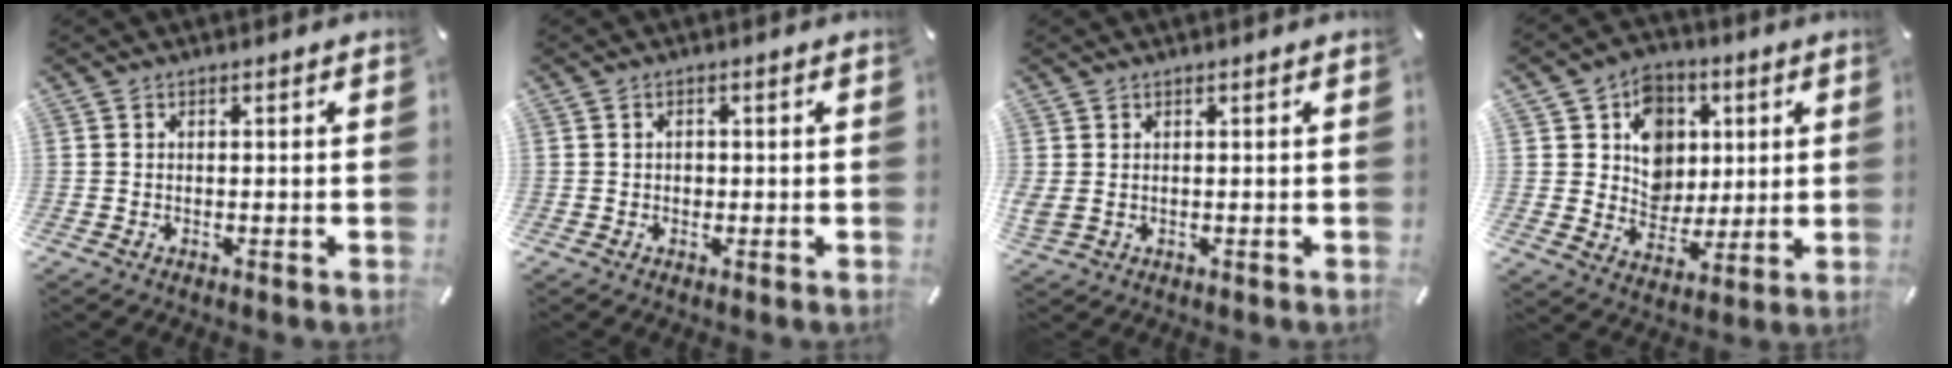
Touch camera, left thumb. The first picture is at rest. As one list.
[{"total": 1.3, "force": [-0.1, 1.0, 0.8], "torque": [-0.017, 0.004, -0.004]}, {"total": 1.7, "force": [0.4, 1.2, 1.1], "torque": [-0.024, 0.000, 0.008]}, {"total": 11.8, "force": [2.8, 10.7, 4.0], "torque": [-0.052, -0.020, 0.055]}]